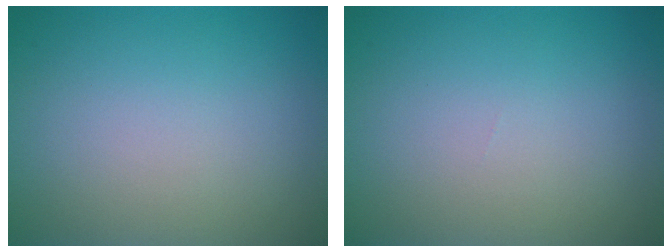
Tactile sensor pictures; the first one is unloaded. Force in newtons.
{"total": 0.0}